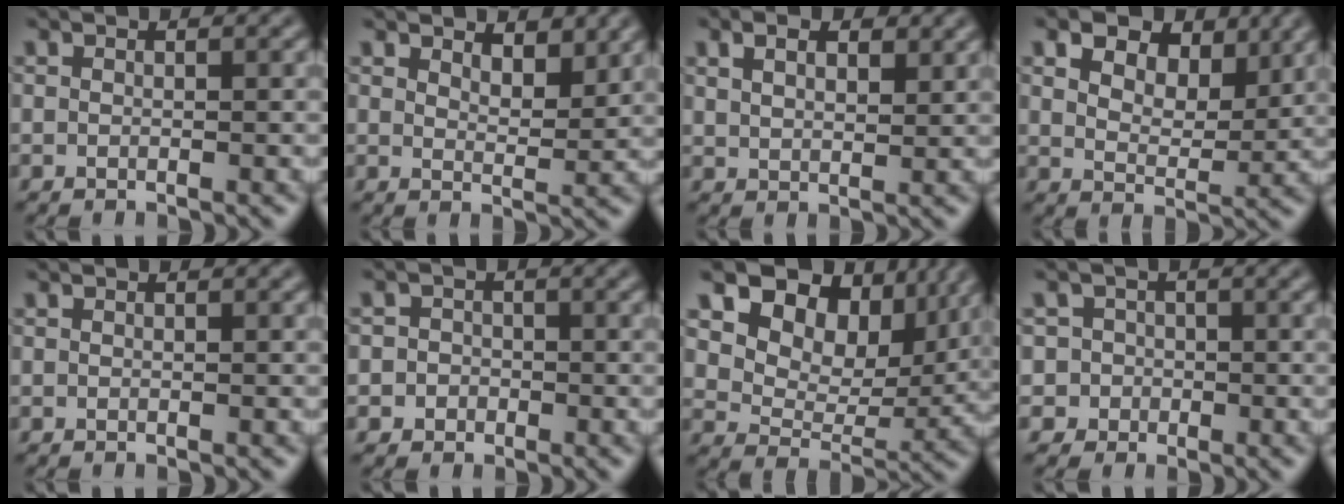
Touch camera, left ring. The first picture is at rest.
{"total": 3.0, "force": [2.5, 0.9, 1.3], "torque": [-0.025, -0.005, 0.037]}
{"total": 3.3, "force": [2.0, 1.7, 2.0], "torque": [-0.036, -0.002, 0.037]}
{"total": 8.4, "force": [5.2, 4.6, 4.7], "torque": [-0.082, 0.012, 0.071]}
{"total": 0.0}
{"total": 2.5, "force": [-0.5, 2.4, 0.4], "torque": [0.025, 0.011, -0.030]}
{"total": 12.0, "force": [6.8, 7.5, 6.4], "torque": [-0.124, 0.011, 0.109]}
{"total": 3.3, "force": [-0.4, 3.3, 0.2], "torque": [0.026, 0.013, -0.024]}